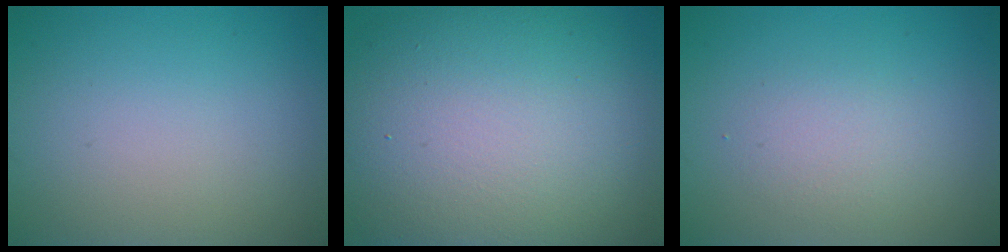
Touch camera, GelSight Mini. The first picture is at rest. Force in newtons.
{"total": 15.4, "press": 15.4, "slide": 0.4}
{"total": 1.9, "press": 1.9, "slide": 0.1}